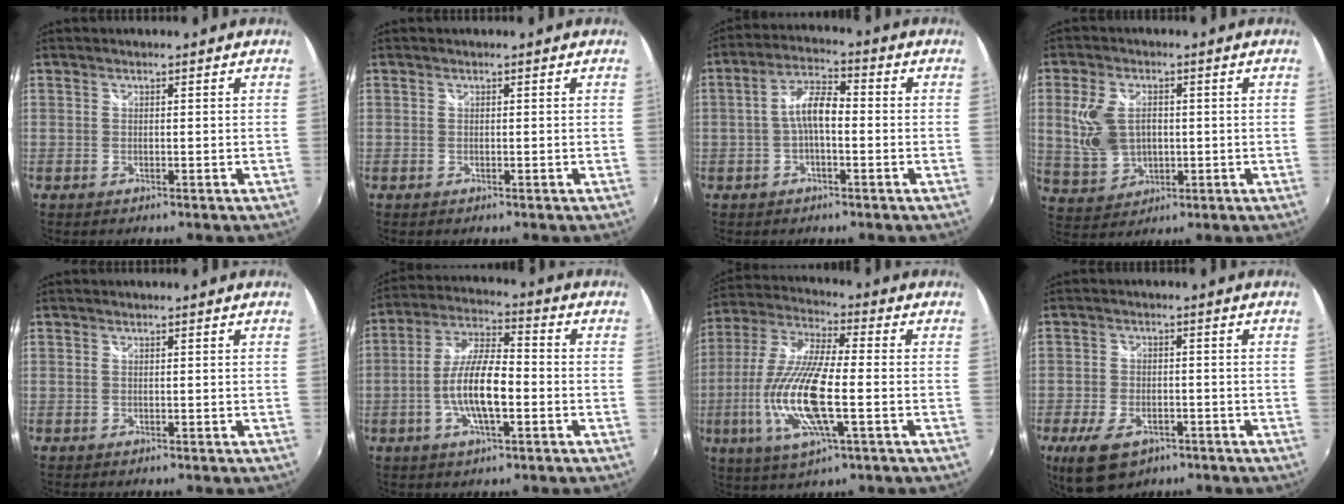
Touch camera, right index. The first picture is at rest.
{"total": 0.0}
{"total": 6.1, "force": [-1.1, 2.2, 5.6], "torque": [-0.112, 0.018, -0.020]}
{"total": 9.5, "force": [0.8, 6.4, 7.0], "torque": [-0.154, 0.006, 0.028]}
{"total": 0.0}
{"total": 10.5, "force": [-2.6, 3.0, 9.7], "torque": [-0.194, 0.004, -0.049]}
{"total": 17.4, "force": [-3.9, 4.4, 16.4], "torque": [-0.340, -0.015, -0.075]}
{"total": 10.1, "force": [-5.9, 5.6, 6.0], "torque": [-0.143, -0.022, -0.097]}